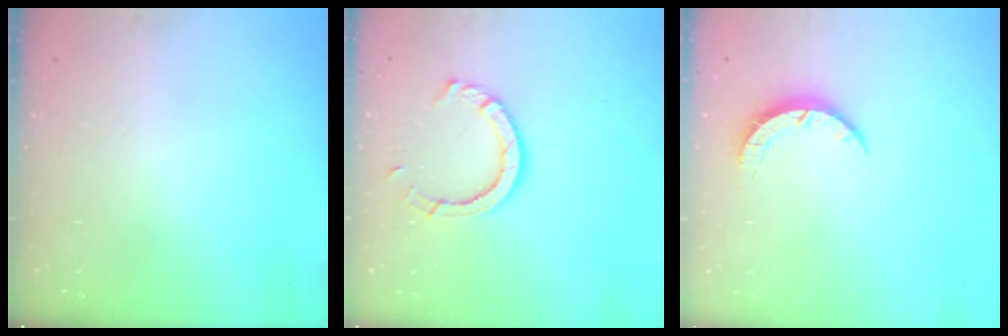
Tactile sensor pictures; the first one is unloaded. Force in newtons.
{"total": 7.8, "press": 7.7, "slide": 0.7}
{"total": 3.6, "press": 3.6, "slide": 0.4}